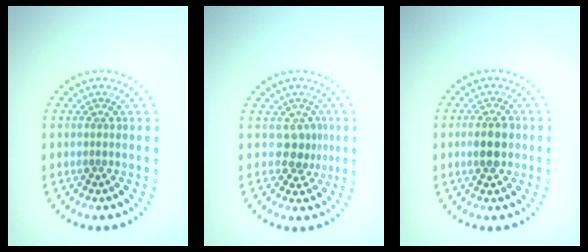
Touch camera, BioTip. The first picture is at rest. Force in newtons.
{"total": 2.2, "press": 1.5, "slide": 1.6}
{"total": 2.8, "press": 2.8, "slide": 0.2}